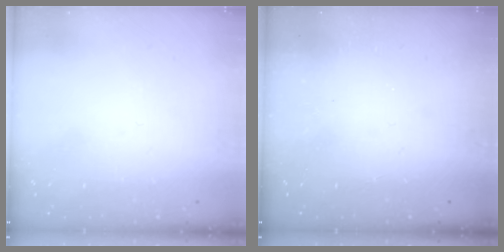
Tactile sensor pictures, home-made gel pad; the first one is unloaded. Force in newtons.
{"total": 1.2, "press": 1.2, "slide": 0.3}